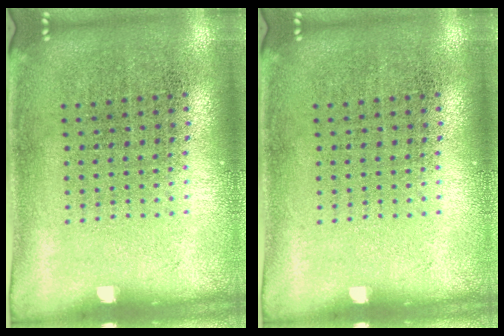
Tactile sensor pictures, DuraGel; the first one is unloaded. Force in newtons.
{"total": 0.0}